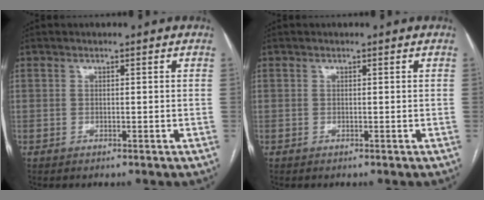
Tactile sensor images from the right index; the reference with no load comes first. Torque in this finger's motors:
{"motor_torque": [0.00, 0.00, 0.00, 0.00]}